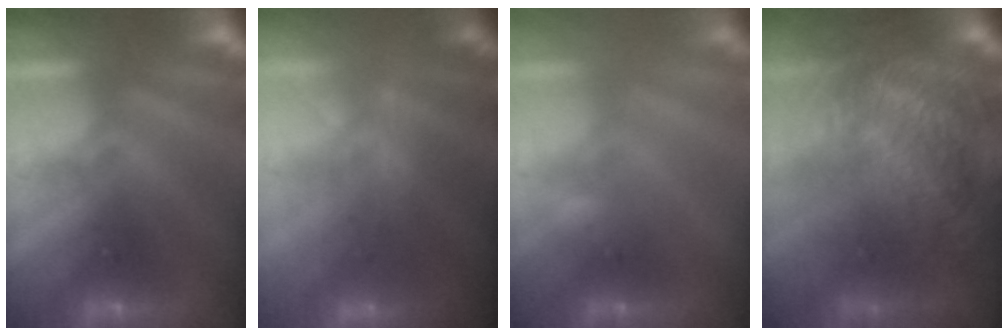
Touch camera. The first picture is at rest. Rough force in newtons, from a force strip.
{"total": 10.8}
{"total": 2.1}
{"total": 10.5}